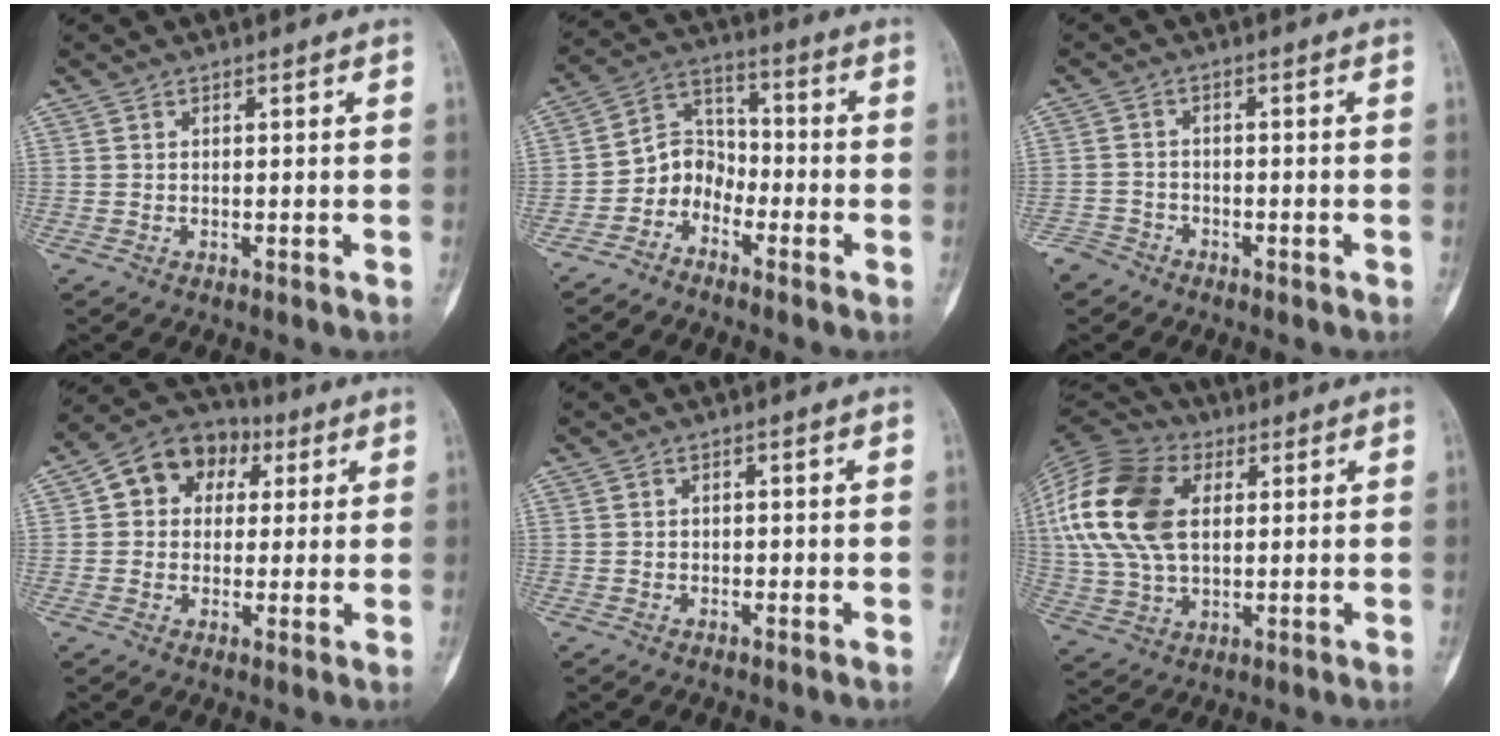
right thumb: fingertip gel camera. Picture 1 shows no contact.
{"total": 7.1, "force": [-4.1, 5.5, 1.9], "torque": [-0.004, 0.063, -0.092]}
{"total": 3.8, "force": [-3.0, 2.3, 0.2], "torque": [0.005, 0.010, -0.062]}
{"total": 11.3, "force": [3.0, 9.2, 5.7], "torque": [-0.052, 0.016, 0.036]}
{"total": 0.6, "force": [-0.4, 0.4, -0.1], "torque": [0.006, 0.003, -0.013]}
{"total": 19.9, "force": [4.0, 12.8, 14.6], "torque": [-0.302, 0.006, 0.069]}